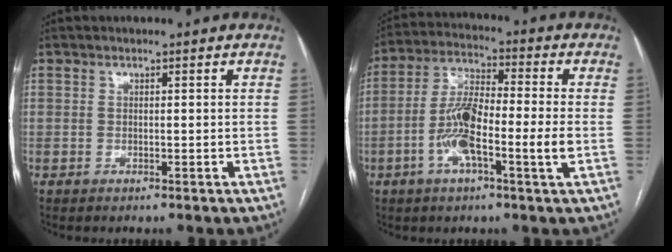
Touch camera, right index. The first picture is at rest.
{"total": 11.2, "force": [-2.6, 1.4, 10.8], "torque": [-0.213, 0.007, -0.057]}